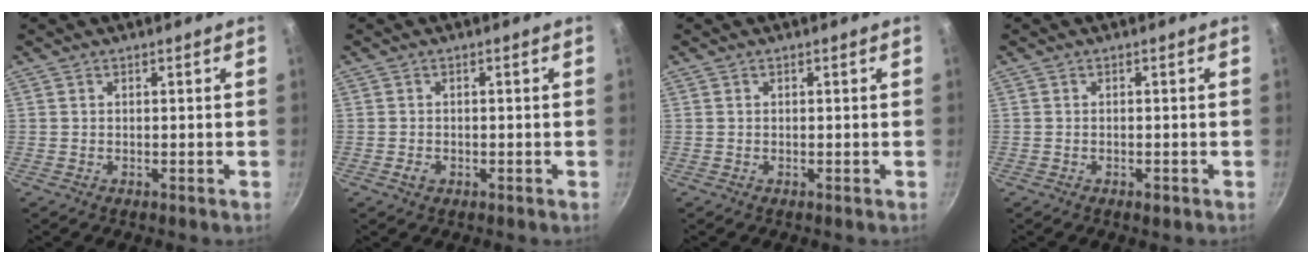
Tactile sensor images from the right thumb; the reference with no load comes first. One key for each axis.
{"total": 1.5, "fx": -0.6, "fy": 1.1, "fz": 0.9, "tx": -0.015, "ty": 0.005, "tz": -0.011}
{"total": 0.0}
{"total": 1.2, "fx": -0.7, "fy": 0.6, "fz": 0.8, "tx": -0.016, "ty": 0.002, "tz": -0.008}